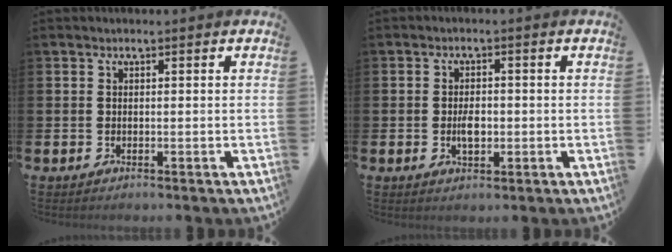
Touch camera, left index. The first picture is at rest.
{"total": 2.8, "force": [-0.3, 1.6, 2.3], "torque": [-0.034, -0.001, -0.008]}